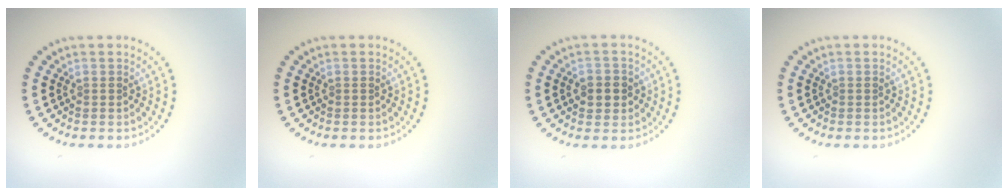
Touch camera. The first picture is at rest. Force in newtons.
{"total": 0.0}
{"total": 2.3, "press": 2.2, "slide": 0.6}
{"total": 0.0}